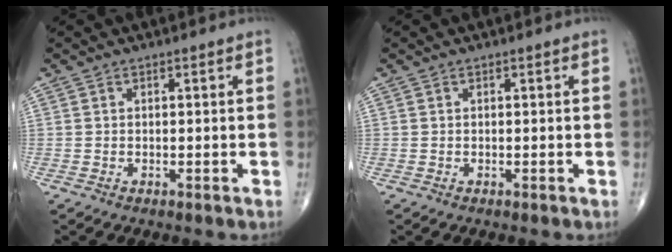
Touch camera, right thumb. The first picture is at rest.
{"total": 0.0}